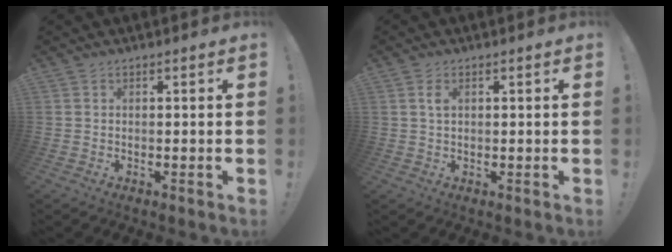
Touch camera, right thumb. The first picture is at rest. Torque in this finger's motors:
{"motor_torque": [-0.05, -0.14, 0.34, -0.08, 0.02]}